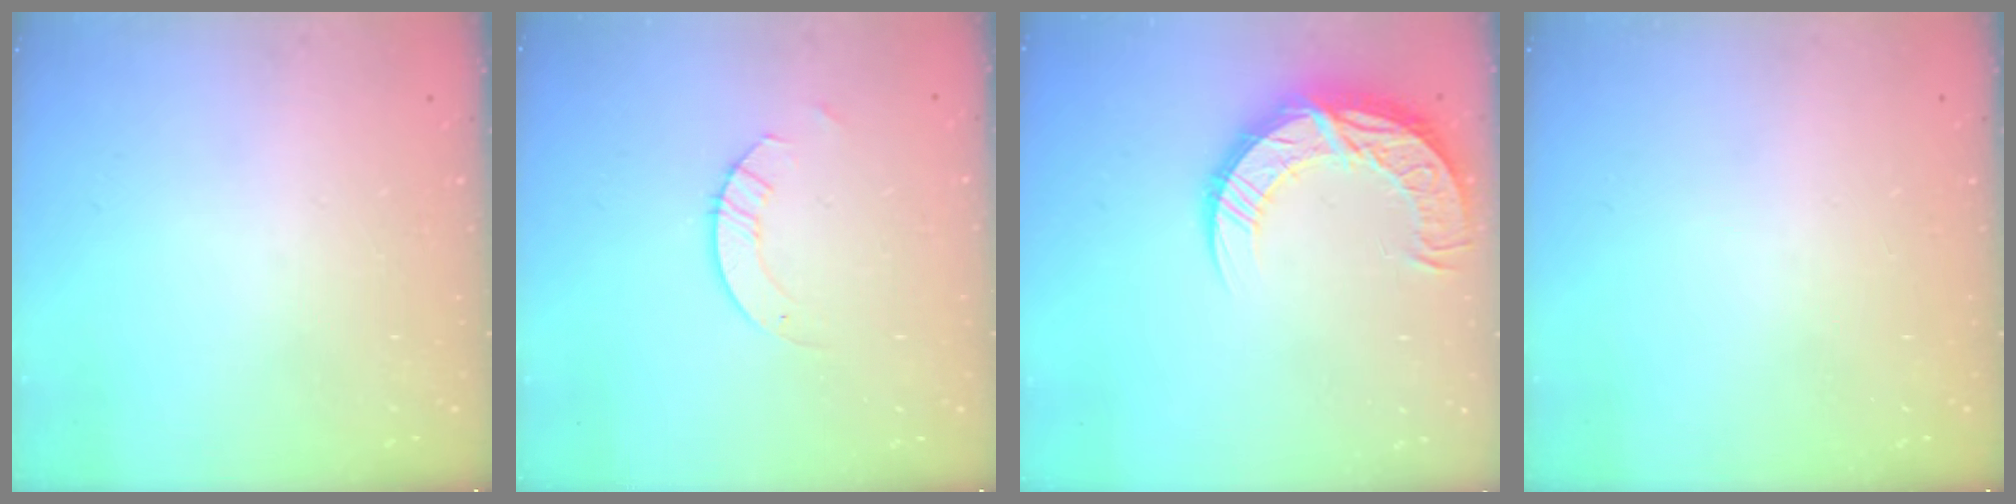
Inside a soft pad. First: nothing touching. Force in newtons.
{"total": 3.2, "press": 3.2, "slide": 0.3}
{"total": 15.0, "press": 15.0, "slide": 0.9}
{"total": 0.0}